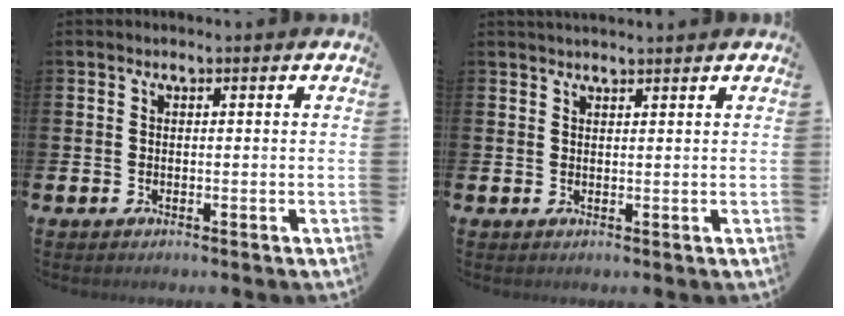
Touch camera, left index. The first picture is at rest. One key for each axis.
{"total": 1.6, "fx": 1.6, "fy": 0.0, "fz": 0.2, "tx": 0.004, "ty": -0.005, "tz": 0.027}